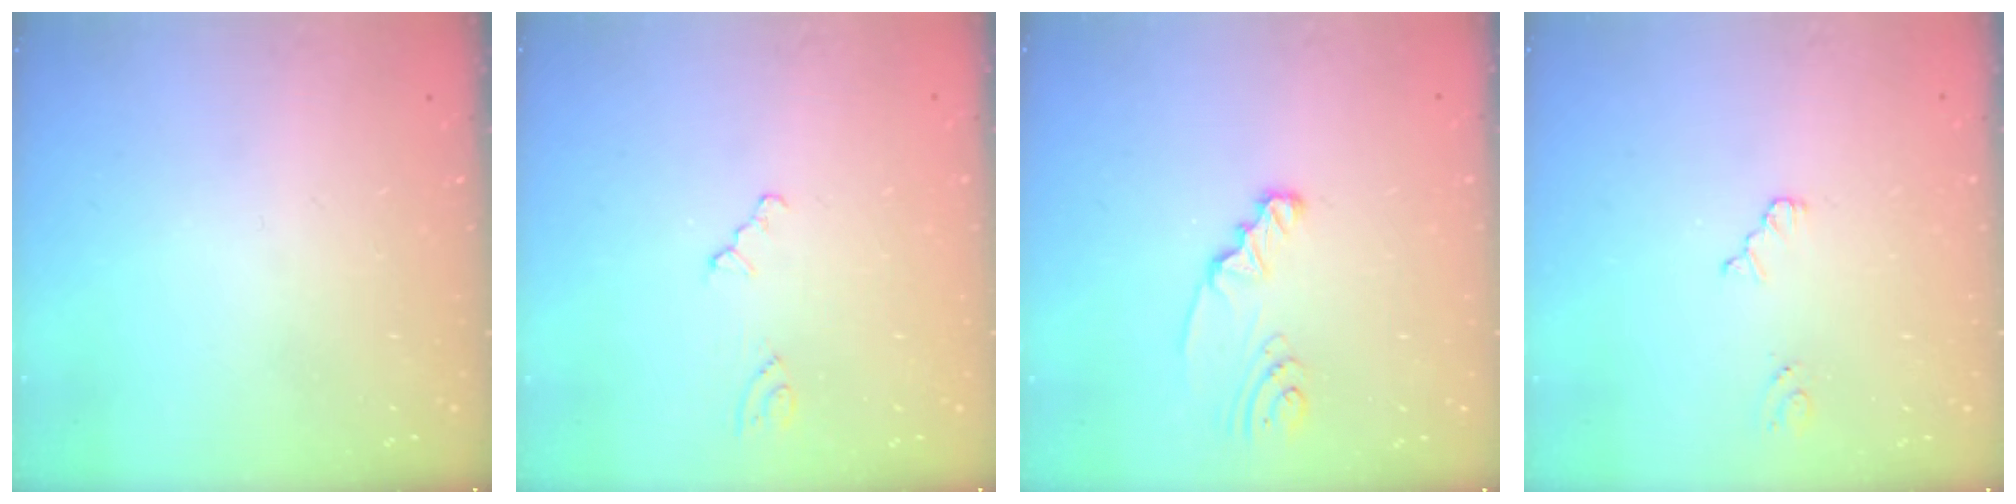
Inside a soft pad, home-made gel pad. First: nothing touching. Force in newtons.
{"total": 1.3, "press": 1.3, "slide": 0.4}
{"total": 2.4, "press": 2.4, "slide": 0.3}
{"total": 3.6, "press": 3.5, "slide": 0.5}